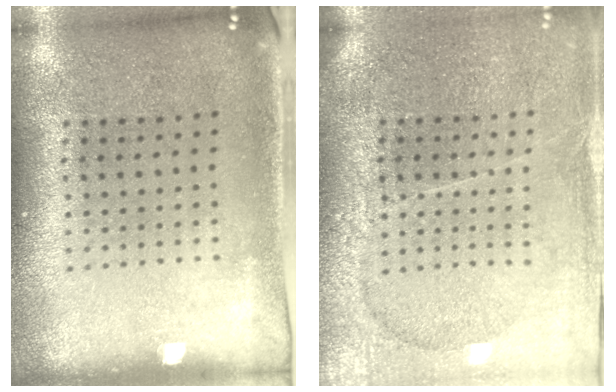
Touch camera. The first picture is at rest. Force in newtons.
{"total": 3.7, "press": 3.3, "slide": 1.6}